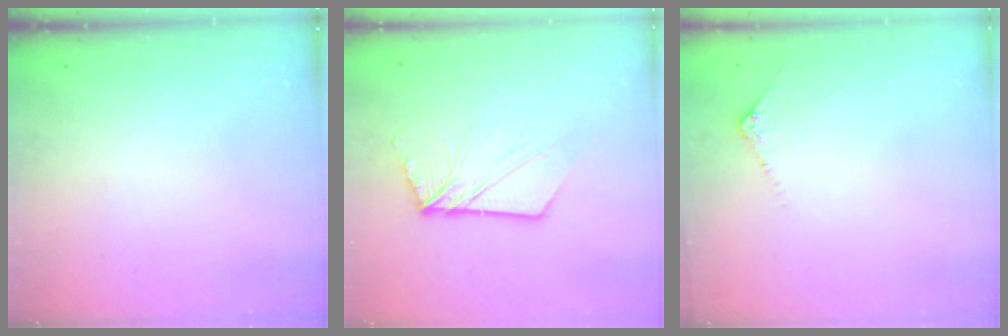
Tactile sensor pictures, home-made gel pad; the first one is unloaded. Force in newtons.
{"total": 11.5, "press": 11.4, "slide": 1.0}
{"total": 6.0, "press": 5.9, "slide": 0.7}